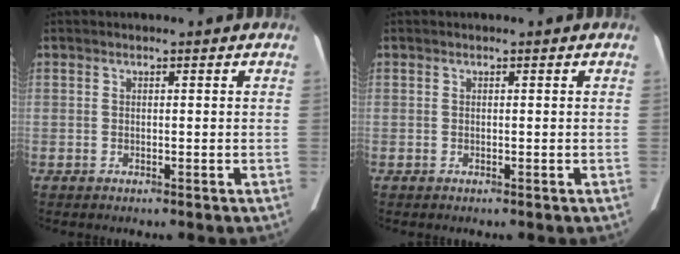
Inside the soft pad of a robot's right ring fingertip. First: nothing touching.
{"total": 0.0}